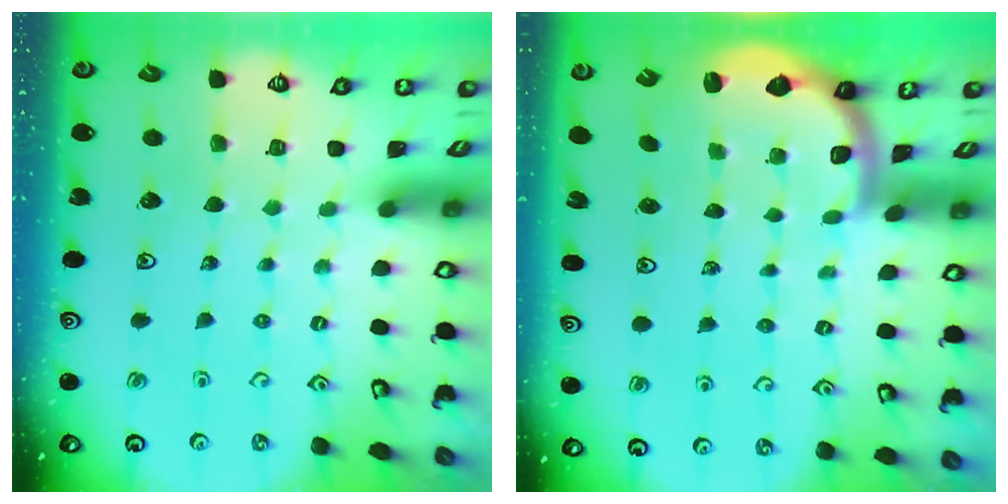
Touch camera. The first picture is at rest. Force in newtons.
{"total": 1.9, "press": 1.8, "slide": 0.5}